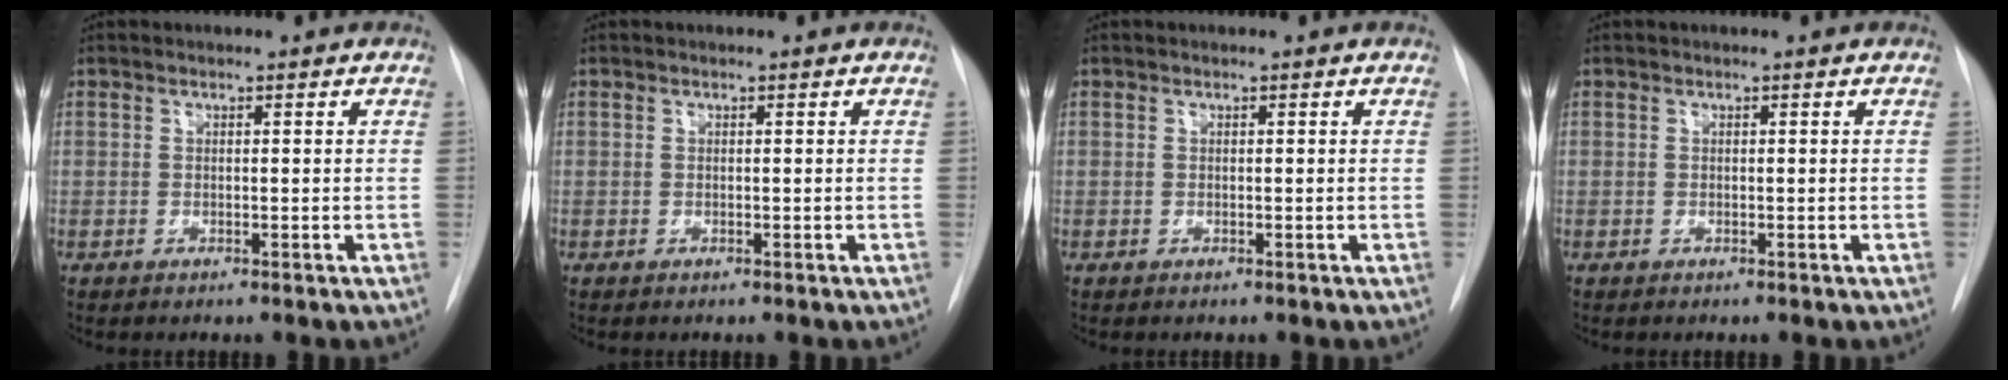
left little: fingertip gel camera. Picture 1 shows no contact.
{"total": 0.0}
{"total": 0.0}
{"total": 0.0}